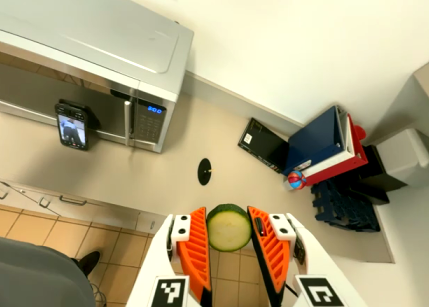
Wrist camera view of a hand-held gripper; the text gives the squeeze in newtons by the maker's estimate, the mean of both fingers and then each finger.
{"total": 9.2, "left": 9.3, "right": 9.0}